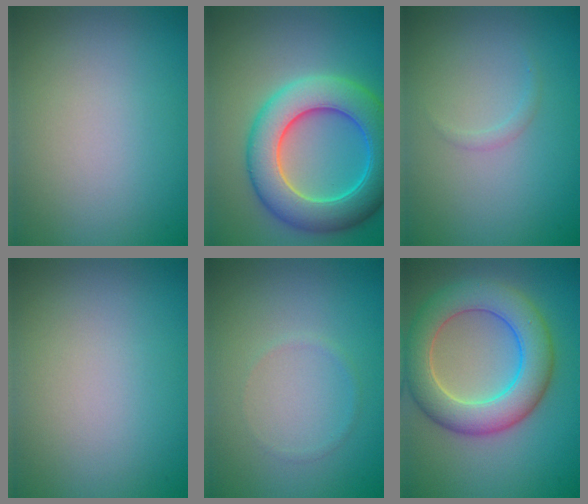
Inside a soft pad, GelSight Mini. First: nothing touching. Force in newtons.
{"total": 9.1, "press": 9.1, "slide": 0.4}
{"total": 0.7, "press": 0.7, "slide": 0.1}
{"total": 0.0}
{"total": 0.6, "press": 0.6, "slide": 0.1}
{"total": 7.8, "press": 7.7, "slide": 0.4}